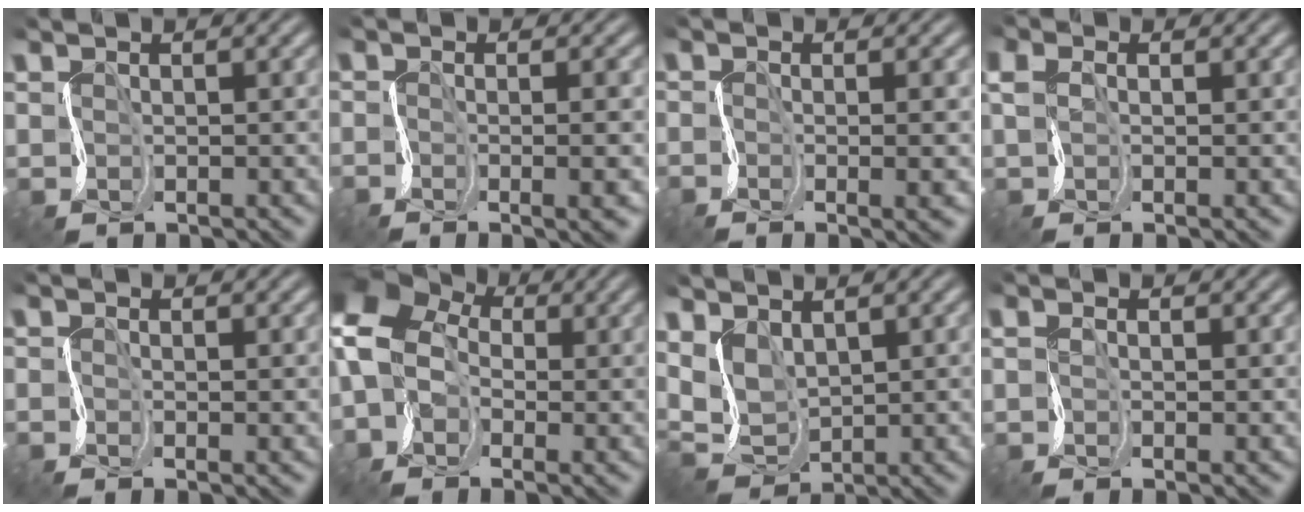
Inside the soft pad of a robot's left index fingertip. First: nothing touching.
{"total": 4.0, "force": [-0.5, 1.0, 3.8], "torque": [-0.027, 0.000, -0.017]}
{"total": 3.4, "force": [-0.2, 0.9, 3.3], "torque": [-0.024, 0.006, -0.015]}
{"total": 2.2, "force": [0.5, 1.3, 1.7], "torque": [-0.037, 0.019, 0.006]}
{"total": 0.9, "force": [-0.3, 0.0, 0.8], "torque": [0.000, 0.006, -0.016]}
{"total": 11.5, "force": [0.1, 8.7, 7.5], "torque": [-0.151, 0.024, -0.040]}
{"total": 2.9, "force": [1.4, 1.3, 2.2], "torque": [-0.055, 0.004, 0.021]}
{"total": 0.8, "force": [0.0, 0.0, 0.8], "torque": [-0.018, 0.005, 0.000]}